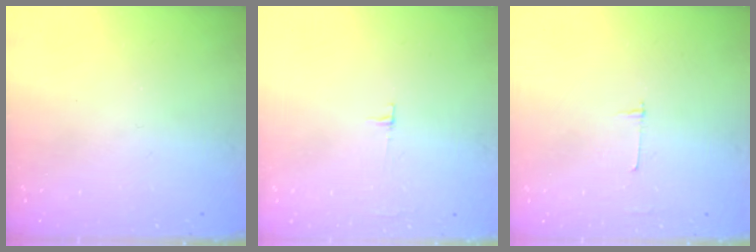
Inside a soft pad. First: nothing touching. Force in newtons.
{"total": 3.3, "press": 3.3, "slide": 0.4}
{"total": 2.7, "press": 2.7, "slide": 0.3}